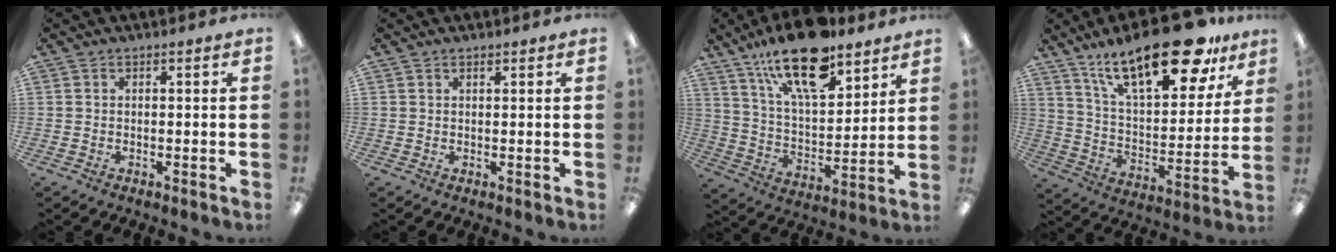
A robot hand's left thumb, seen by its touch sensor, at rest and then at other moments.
{"total": 0.7, "force": [0.6, 0.2, 0.2], "torque": [-0.006, 0.000, 0.012]}
{"total": 20.7, "force": [14.1, 8.0, 12.8], "torque": [-0.217, -0.070, 0.242]}
{"total": 25.1, "force": [17.0, 9.1, 16.0], "torque": [-0.258, -0.097, 0.286]}